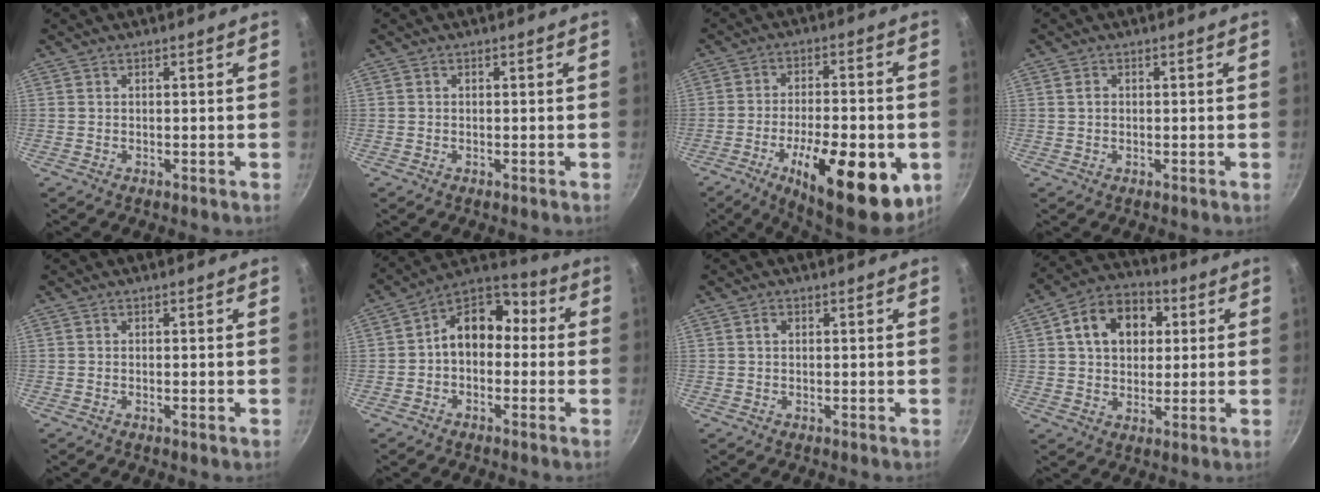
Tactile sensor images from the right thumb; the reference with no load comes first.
{"total": 0.0}
{"total": 20.9, "force": [-7.5, 7.8, 17.9], "torque": [-0.238, 0.013, -0.106]}
{"total": 1.4, "force": [0.2, 1.1, 0.8], "torque": [-0.011, 0.004, 0.003]}
{"total": 0.6, "force": [-0.2, 0.1, 0.6], "torque": [-0.011, 0.000, -0.006]}
{"total": 11.9, "force": [0.0, 8.9, 7.9], "torque": [-0.083, 0.050, -0.025]}
{"total": 1.3, "force": [0.4, 1.0, 0.8], "torque": [-0.011, 0.006, 0.005]}
{"total": 13.4, "force": [3.6, 10.0, 8.1], "torque": [-0.106, 0.018, 0.045]}